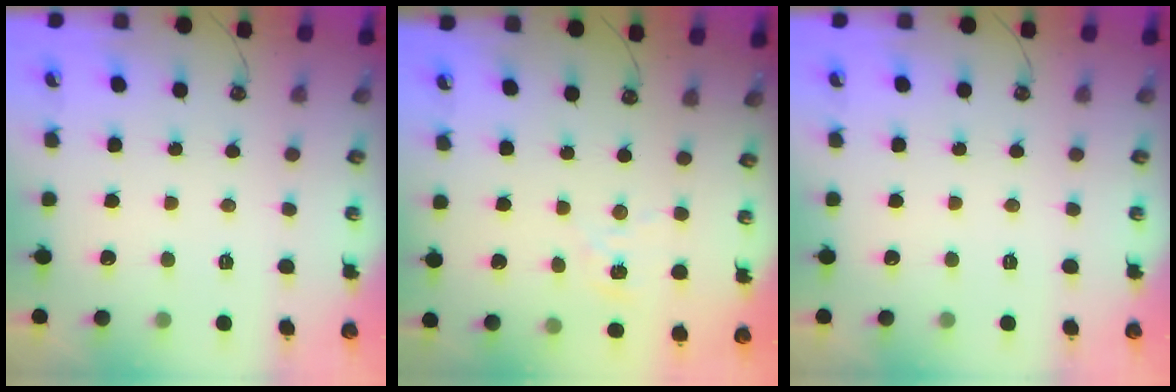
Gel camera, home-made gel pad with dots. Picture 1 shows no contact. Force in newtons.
{"total": 2.9, "press": 2.8, "slide": 0.3}
{"total": 0.0}